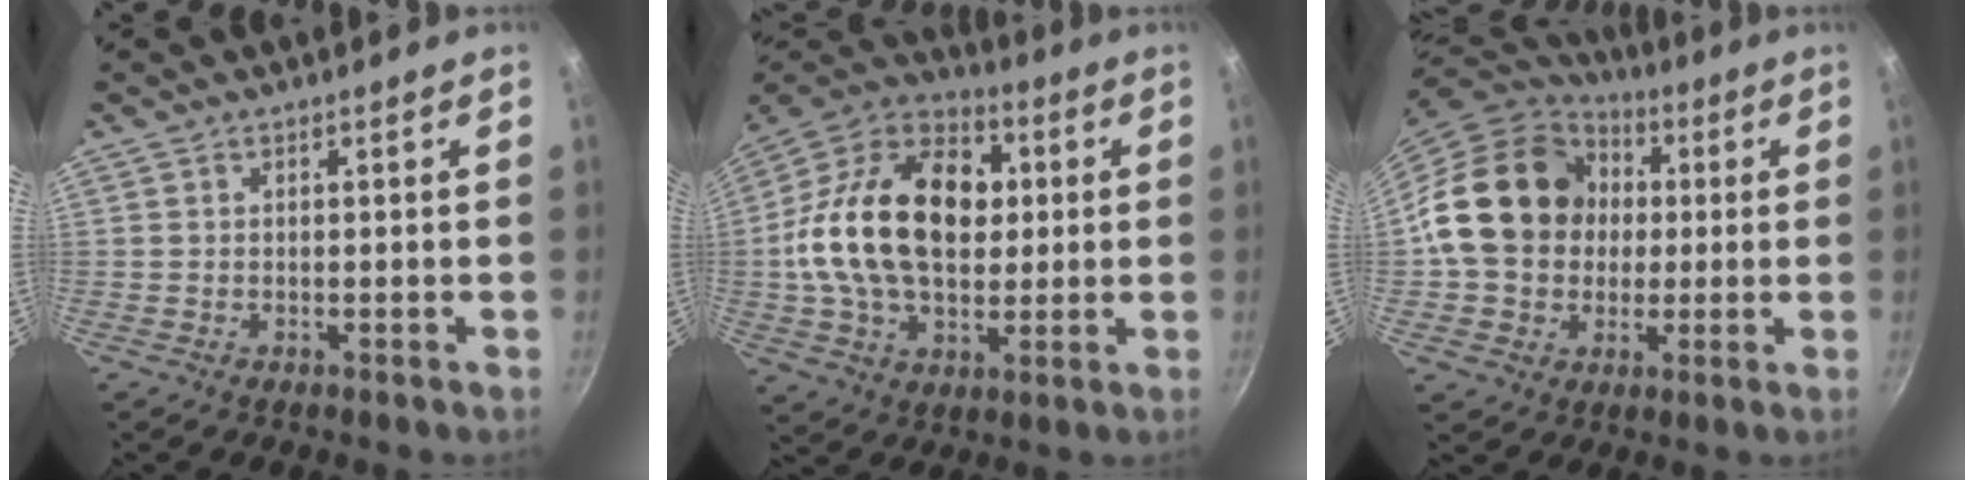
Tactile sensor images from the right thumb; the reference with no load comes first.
{"total": 25.8, "force": [2.4, 17.4, 19.0], "torque": [-0.308, 0.027, 0.029]}
{"total": 19.7, "force": [1.9, 16.3, 10.8], "torque": [-0.161, 0.029, 0.029]}